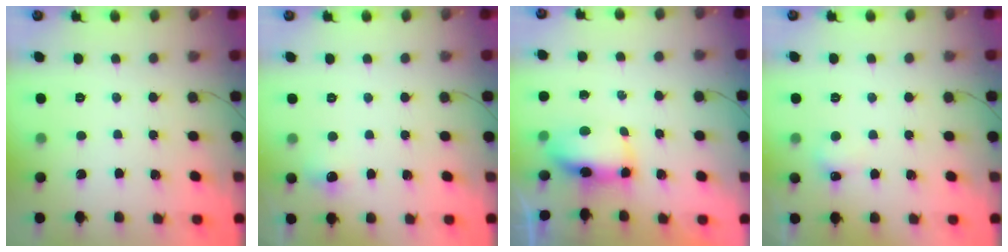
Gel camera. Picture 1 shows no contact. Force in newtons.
{"total": 5.7, "press": 5.4, "slide": 1.8}
{"total": 8.1, "press": 7.5, "slide": 2.9}
{"total": 3.8, "press": 3.7, "slide": 1.1}